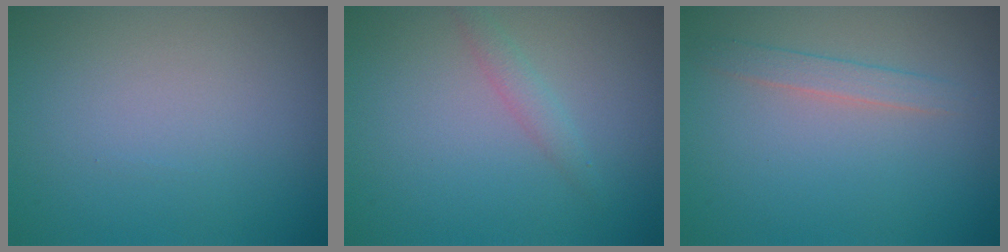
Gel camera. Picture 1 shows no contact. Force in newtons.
{"total": 1.3, "press": 1.3, "slide": 0.0}
{"total": 1.5, "press": 1.5, "slide": 0.0}